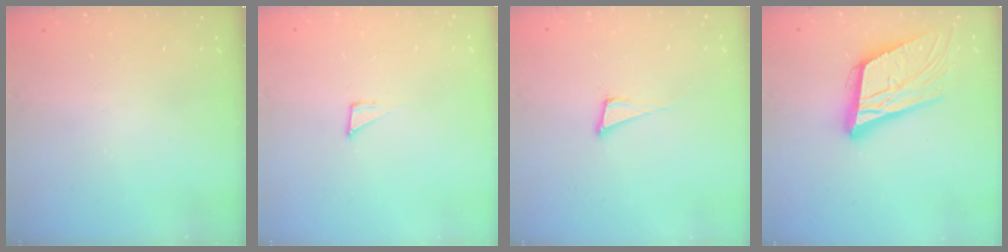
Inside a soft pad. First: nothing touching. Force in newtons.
{"total": 2.6, "press": 2.6, "slide": 0.1}
{"total": 5.5, "press": 4.7, "slide": 2.8}
{"total": 18.5, "press": 18.2, "slide": 3.6}